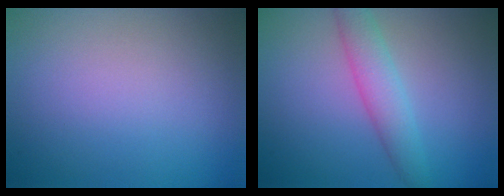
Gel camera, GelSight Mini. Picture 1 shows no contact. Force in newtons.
{"total": 3.3, "press": 3.3, "slide": 0.1}